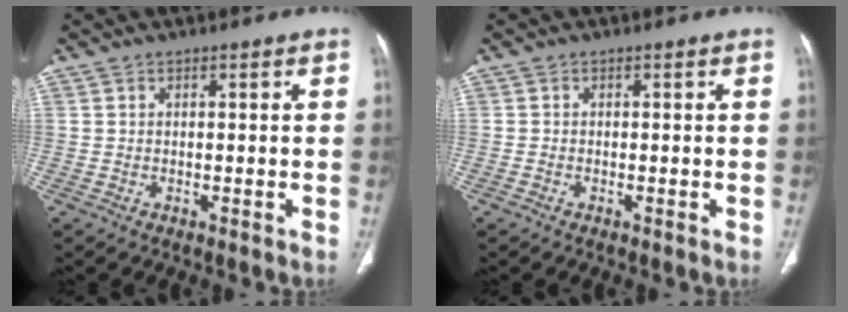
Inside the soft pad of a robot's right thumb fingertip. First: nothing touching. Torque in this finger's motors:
{"motor_torque": [-0.24, -0.14, 0.01, 0.34, 0.04]}